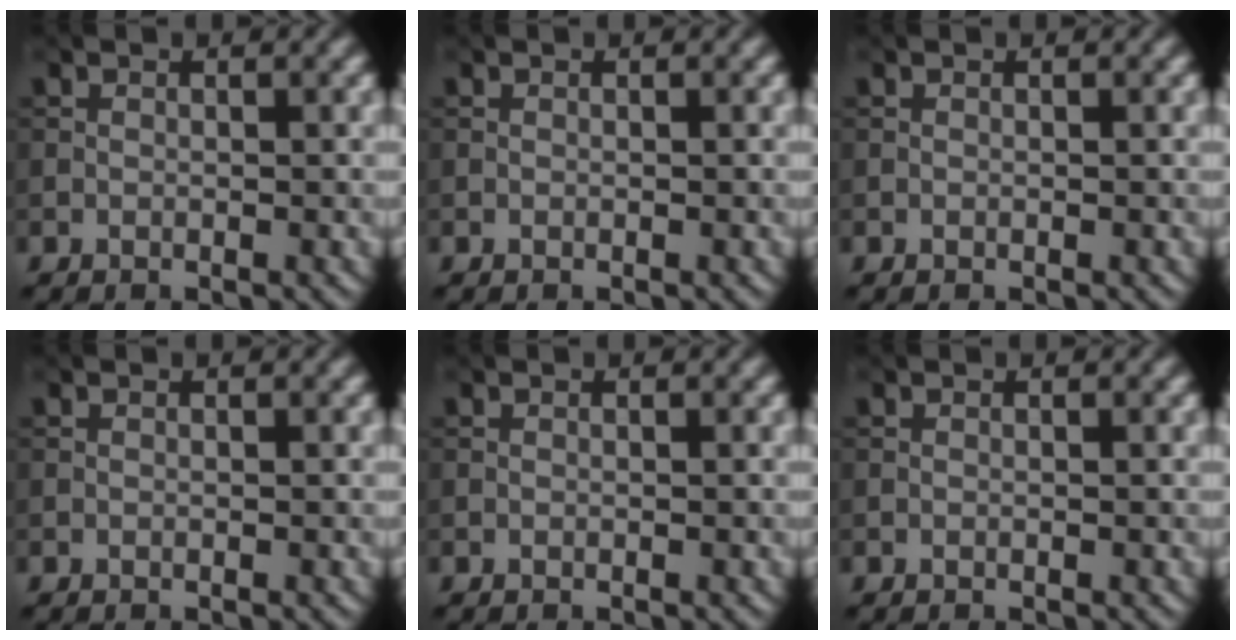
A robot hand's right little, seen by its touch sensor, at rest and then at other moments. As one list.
[{"total": 0.0}, {"total": 0.0}, {"total": 0.0}, {"total": 0.0}, {"total": 0.0}]